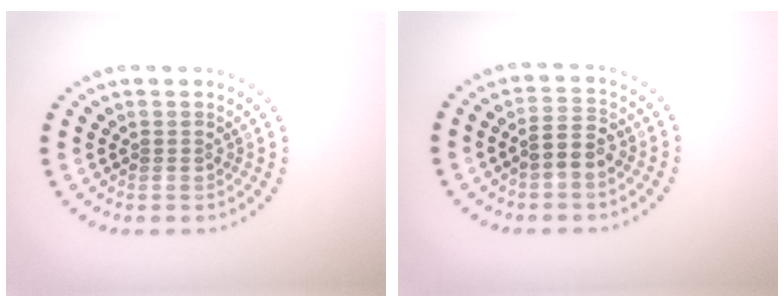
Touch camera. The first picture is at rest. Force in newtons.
{"total": 2.4, "press": 2.3, "slide": 0.6}